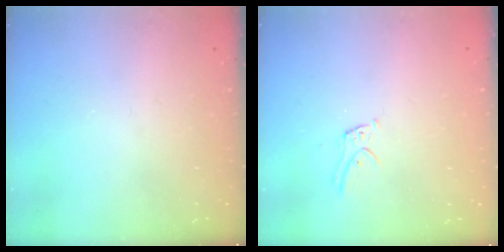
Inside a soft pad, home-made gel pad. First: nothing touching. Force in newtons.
{"total": 5.2, "press": 5.2, "slide": 0.5}